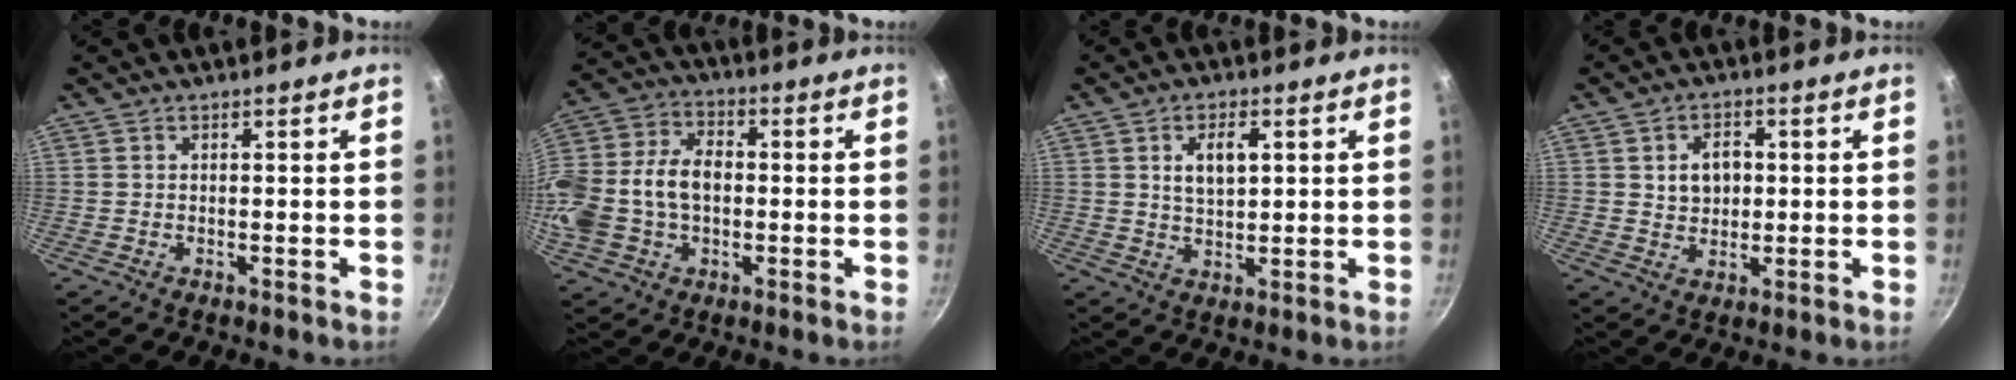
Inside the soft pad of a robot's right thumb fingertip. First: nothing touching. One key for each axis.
{"total": 18.8, "fx": -1.4, "fy": 13.1, "fz": 13.5, "tx": -0.309, "ty": 0.024, "tz": -0.022}
{"total": 5.7, "fx": 1.7, "fy": 3.0, "fz": 4.6, "tx": -0.072, "ty": -0.008, "tz": 0.032}
{"total": 5.4, "fx": 0.9, "fy": 4.0, "fz": 3.4, "tx": -0.035, "ty": -0.003, "tz": 0.017}